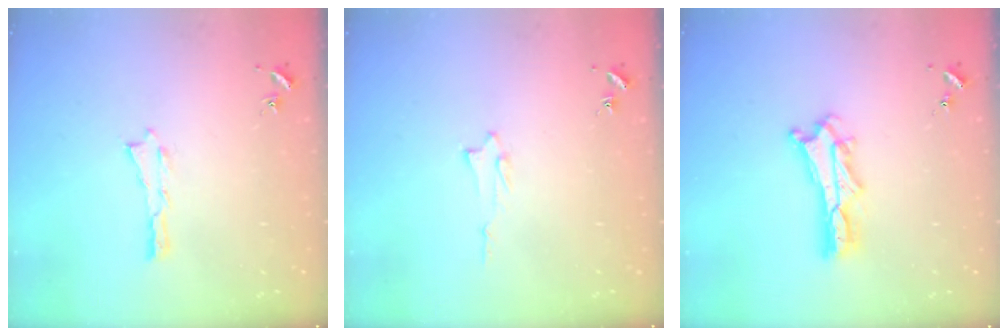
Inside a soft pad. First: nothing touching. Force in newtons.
{"total": 1.3, "press": 1.3, "slide": 0.2}
{"total": 3.9, "press": 3.9, "slide": 0.4}